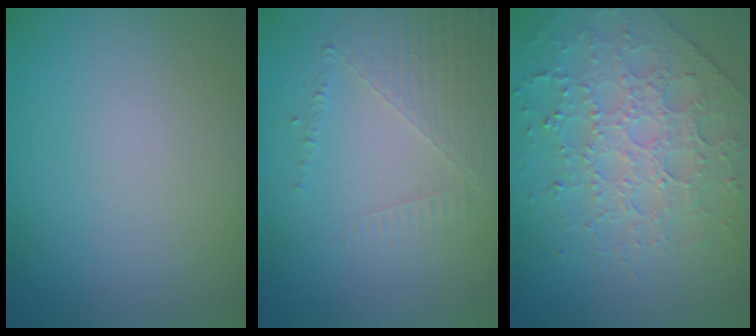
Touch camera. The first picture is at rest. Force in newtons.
{"total": 5.0, "press": 2.9, "slide": 4.1}
{"total": 4.5, "press": 4.3, "slide": 1.0}